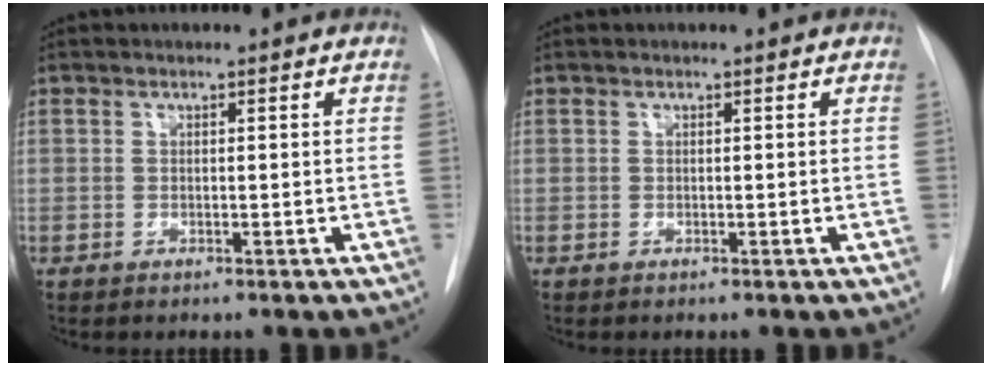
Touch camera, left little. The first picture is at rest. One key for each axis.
{"total": 0.0}